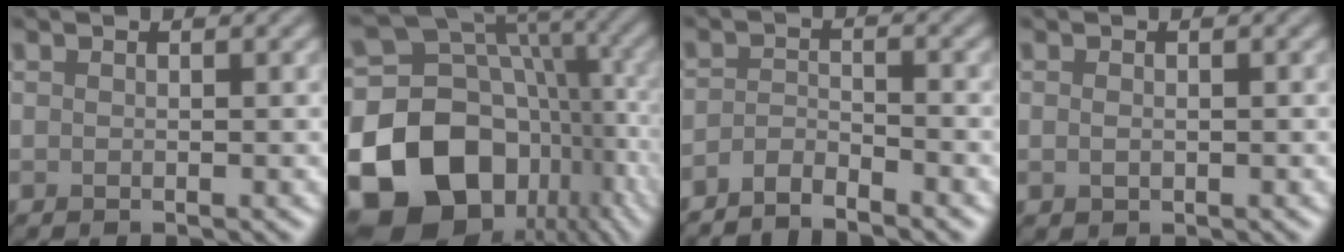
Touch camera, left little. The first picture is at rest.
{"total": 18.7, "force": [-5.9, 14.1, 10.7], "torque": [-0.190, 0.001, -0.086]}
{"total": 2.2, "force": [-2.2, 0.2, 0.6], "torque": [-0.010, 0.003, -0.048]}
{"total": 0.9, "force": [0.0, 0.7, 0.6], "torque": [-0.012, -0.001, -0.001]}